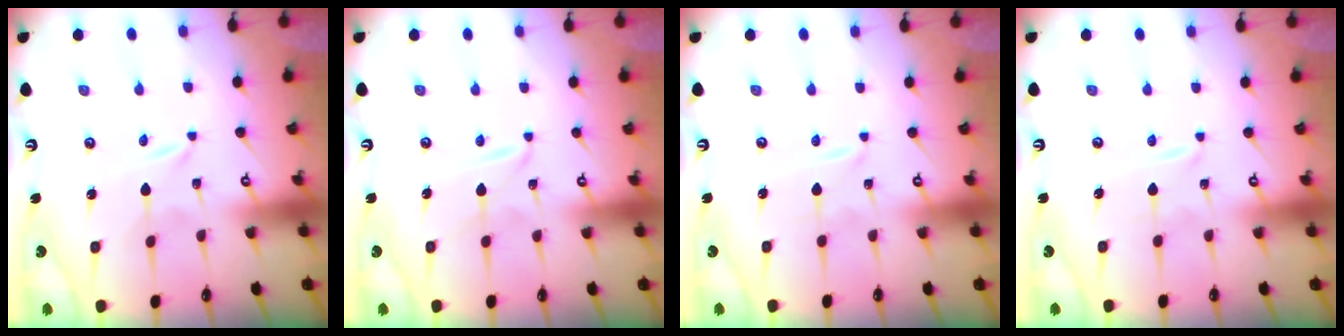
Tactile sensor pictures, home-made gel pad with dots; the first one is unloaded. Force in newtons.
{"total": 2.2, "press": 2.2, "slide": 0.1}
{"total": 0.9, "press": 0.9, "slide": 0.1}
{"total": 0.9, "press": 0.9, "slide": 0.1}